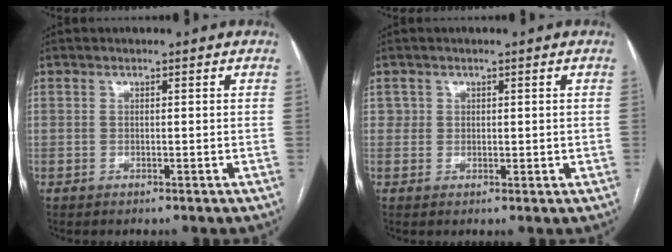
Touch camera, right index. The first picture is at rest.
{"total": 1.9, "force": [0.6, 1.7, 0.4], "torque": [0.002, -0.001, 0.009]}